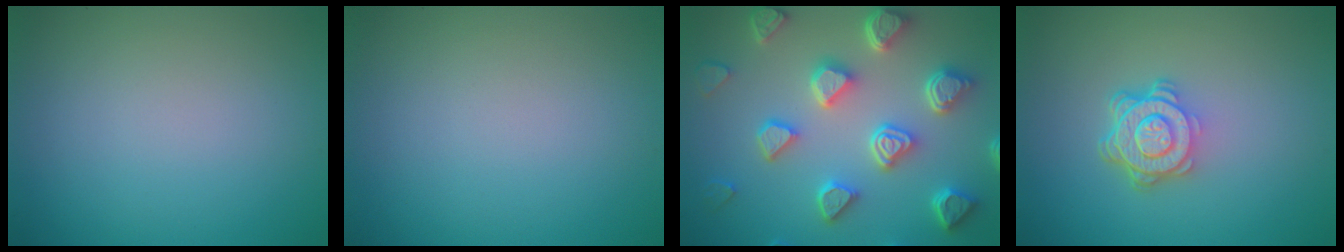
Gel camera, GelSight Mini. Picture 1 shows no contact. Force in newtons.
{"total": 0.0}
{"total": 7.0, "press": 5.7, "slide": 4.1}
{"total": 4.8, "press": 3.4, "slide": 3.4}